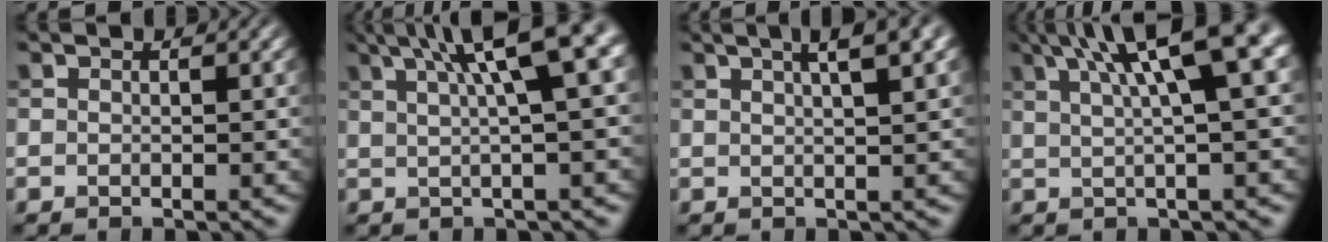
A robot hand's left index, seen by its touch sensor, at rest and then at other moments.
{"total": 9.5, "force": [3.9, 2.6, 8.3], "torque": [-0.082, 0.033, 0.051]}
{"total": 5.3, "force": [2.9, 1.7, 4.0], "torque": [-0.032, 0.023, 0.014]}
{"total": 10.7, "force": [4.4, 2.9, 9.3], "torque": [-0.105, 0.031, 0.061]}